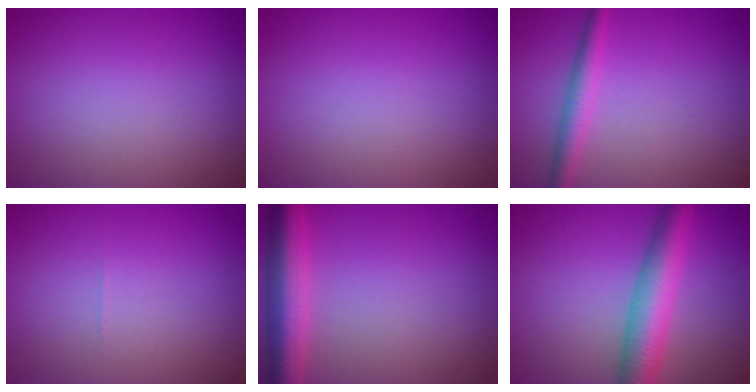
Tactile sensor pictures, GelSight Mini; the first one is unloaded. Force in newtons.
{"total": 0.0}
{"total": 2.5, "press": 2.5, "slide": 0.0}
{"total": 0.0}
{"total": 5.7, "press": 5.7, "slide": 0.2}
{"total": 6.0, "press": 6.0, "slide": 0.2}